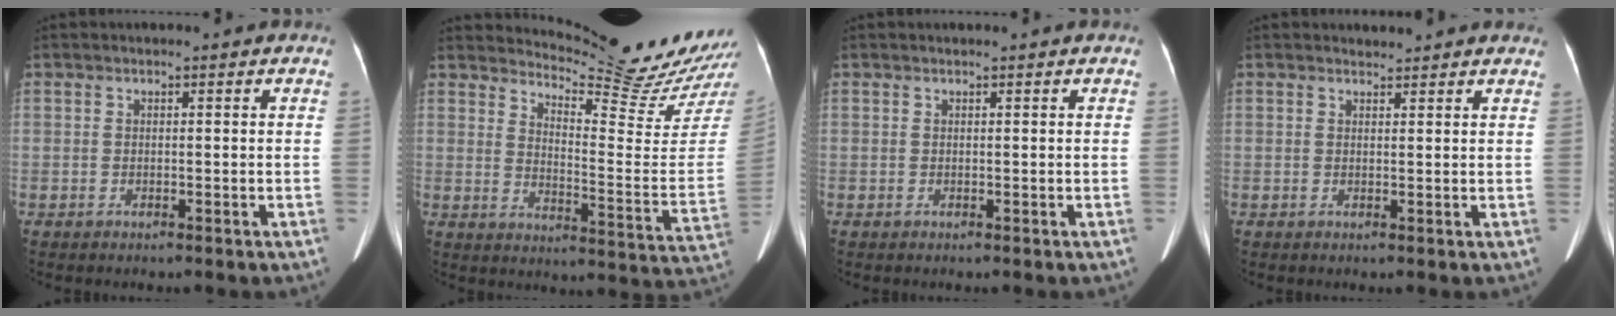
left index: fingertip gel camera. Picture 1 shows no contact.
{"total": 18.9, "force": [18.3, -1.0, 4.8], "torque": [-0.084, -0.135, 0.225]}
{"total": 1.0, "force": [0.9, -0.1, 0.4], "torque": [-0.009, 0.014, 0.016]}
{"total": 2.7, "force": [2.6, 0.6, 0.2], "torque": [-0.008, 0.012, 0.030]}